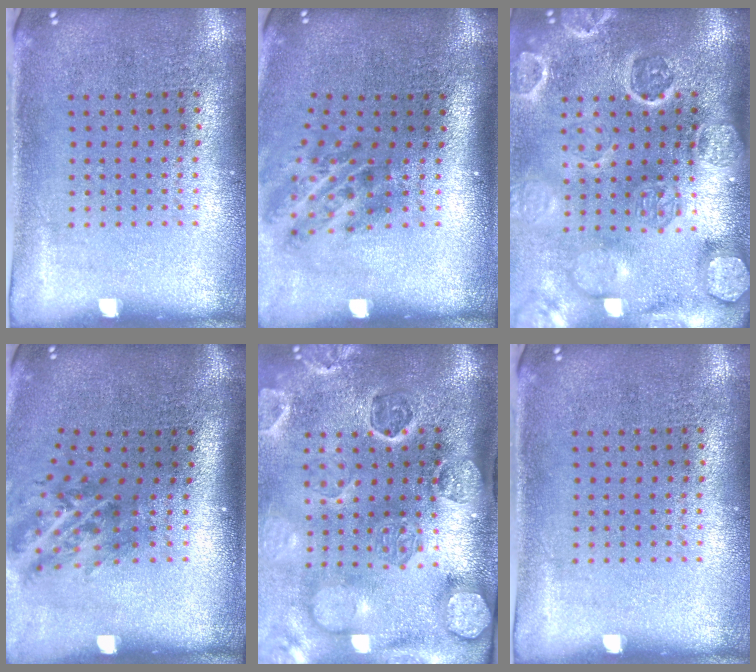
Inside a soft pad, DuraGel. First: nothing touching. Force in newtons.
{"total": 2.0, "press": 1.3, "slide": 1.5}
{"total": 4.1, "press": 3.5, "slide": 2.1}
{"total": 1.4, "press": 1.1, "slide": 0.9}
{"total": 4.5, "press": 3.4, "slide": 2.9}
{"total": 0.0}